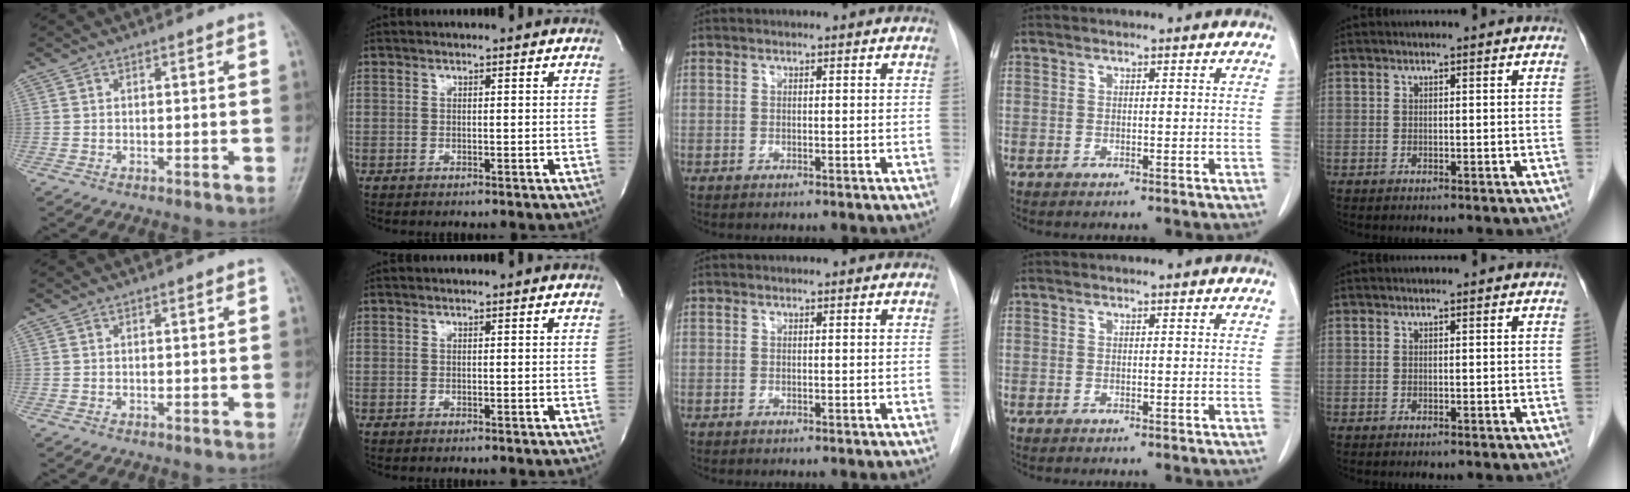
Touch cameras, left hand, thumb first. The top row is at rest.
{}